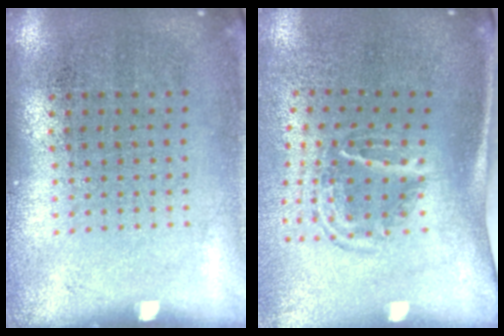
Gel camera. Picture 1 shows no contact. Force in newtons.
{"total": 1.8, "press": 1.1, "slide": 1.5}